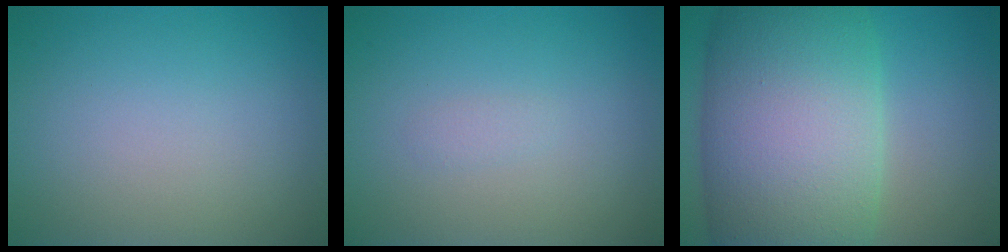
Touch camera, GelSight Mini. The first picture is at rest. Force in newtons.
{"total": 0.5, "press": 0.5, "slide": 0.0}
{"total": 15.4, "press": 15.4, "slide": 0.4}